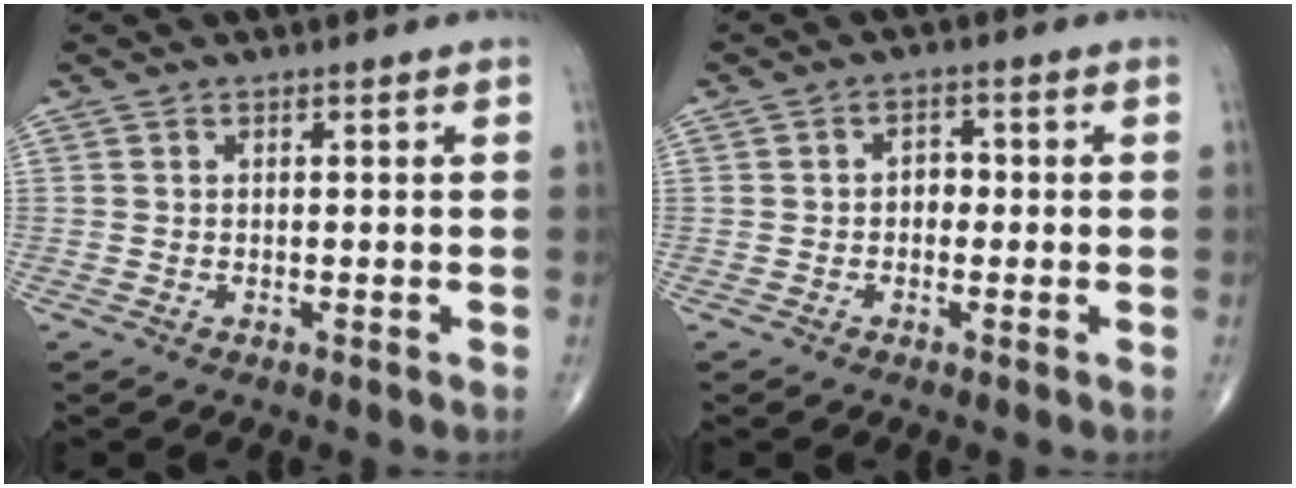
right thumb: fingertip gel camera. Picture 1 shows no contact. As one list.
[{"total": 2.6, "force": [-0.3, 2.0, 1.6], "torque": [-0.005, 0.013, -0.013]}]